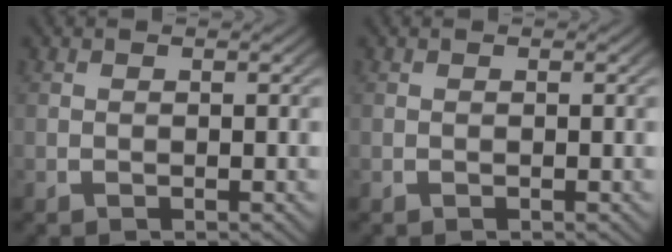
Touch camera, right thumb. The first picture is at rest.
{"total": 0.0}